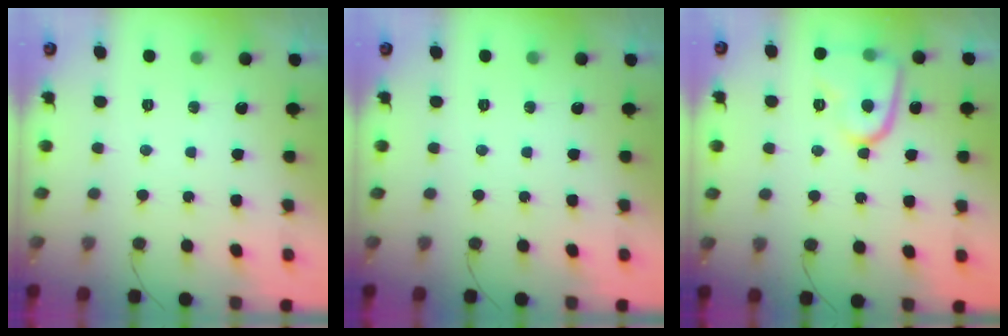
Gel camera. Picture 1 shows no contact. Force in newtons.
{"total": 0.0}
{"total": 12.5, "press": 12.4, "slide": 1.2}